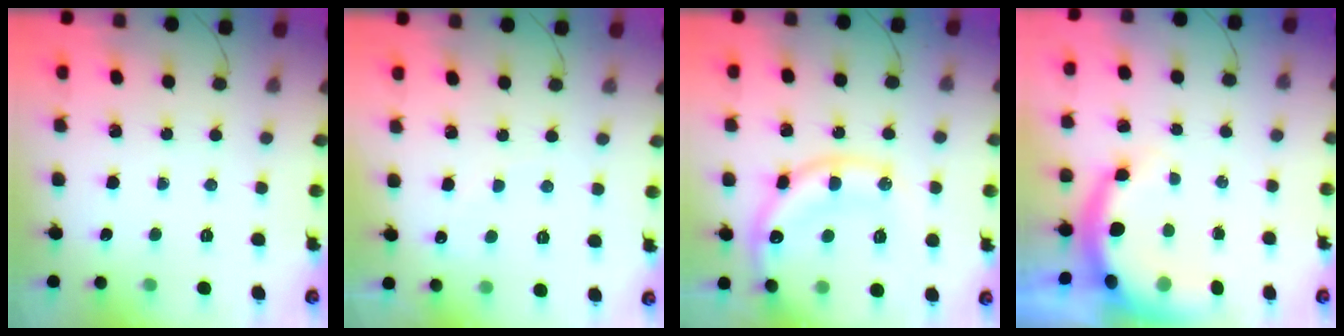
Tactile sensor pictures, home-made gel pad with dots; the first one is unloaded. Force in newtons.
{"total": 6.3, "press": 6.1, "slide": 1.3}
{"total": 20.1, "press": 19.8, "slide": 3.5}
{"total": 8.9, "press": 8.7, "slide": 1.8}